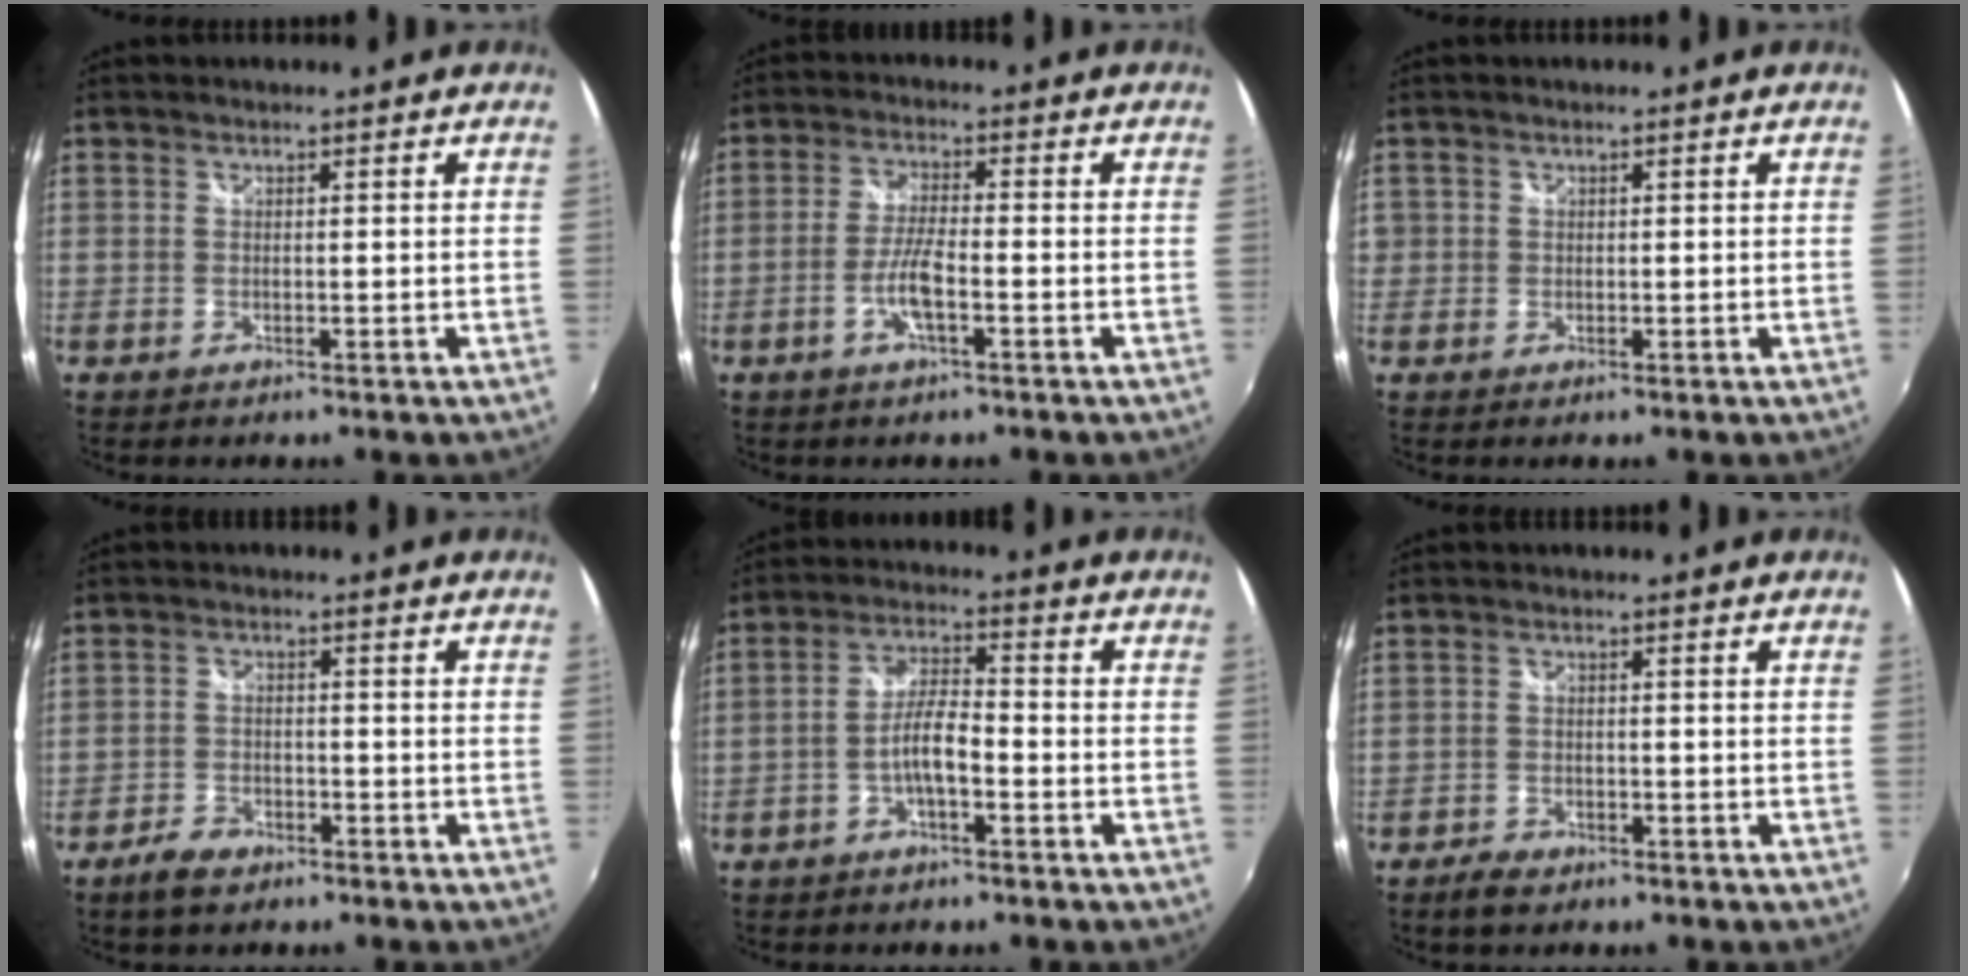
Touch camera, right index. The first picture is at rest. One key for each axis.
{"total": 5.2, "fx": -2.3, "fy": 0.7, "fz": 4.6, "tx": -0.099, "ty": -0.001, "tz": -0.045}
{"total": 1.6, "fx": -0.2, "fy": 1.6, "fz": 0.1, "tx": -0.003, "ty": -0.002, "tz": -0.004}
{"total": 4.8, "fx": -3.7, "fy": 2.4, "fz": 1.9, "tx": -0.052, "ty": 0.007, "tz": -0.064}
{"total": 5.5, "fx": -2.5, "fy": 1.4, "fz": 4.6, "tx": -0.096, "ty": 0.012, "tz": -0.045}
{"total": 3.5, "fx": -2.8, "fy": 1.8, "fz": 1.1, "tx": -0.034, "ty": 0.005, "tz": -0.048}